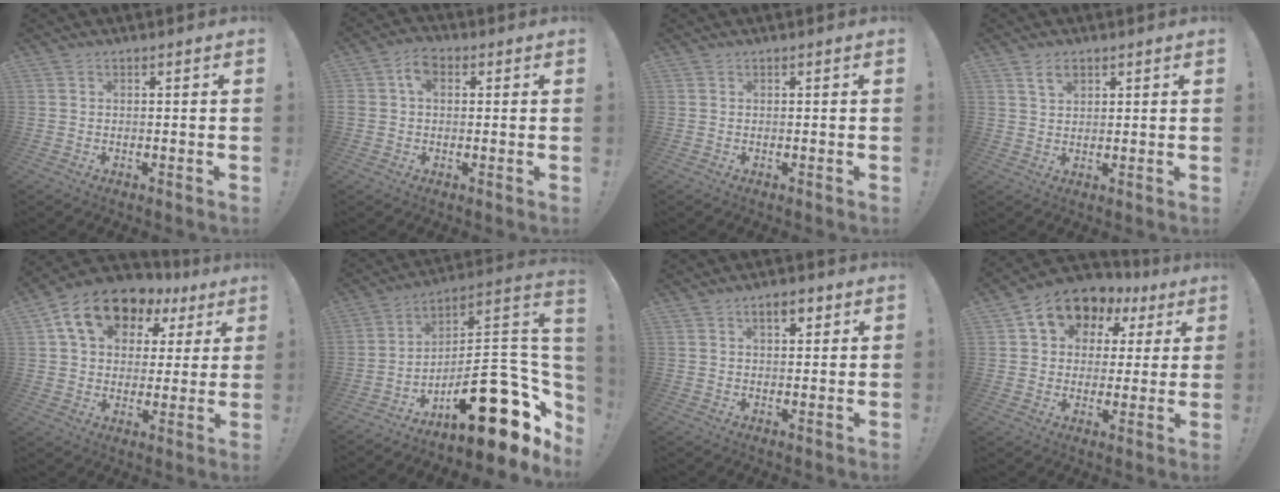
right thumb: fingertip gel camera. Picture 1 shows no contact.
{"total": 5.8, "force": [1.1, 4.1, 4.0], "torque": [-0.076, 0.007, 0.020]}
{"total": 0.0}
{"total": 3.9, "force": [2.1, 2.3, 2.3], "torque": [-0.028, -0.006, 0.036]}
{"total": 15.7, "force": [8.1, 10.5, 8.4], "torque": [-0.139, -0.033, 0.150]}
{"total": 24.1, "force": [-9.6, 9.0, 20.2], "torque": [-0.267, 0.036, -0.145]}
{"total": 4.3, "force": [2.2, 1.8, 3.2], "torque": [-0.040, -0.005, 0.032]}
{"total": 10.8, "force": [5.5, 8.0, 4.8], "torque": [-0.077, -0.032, 0.101]}